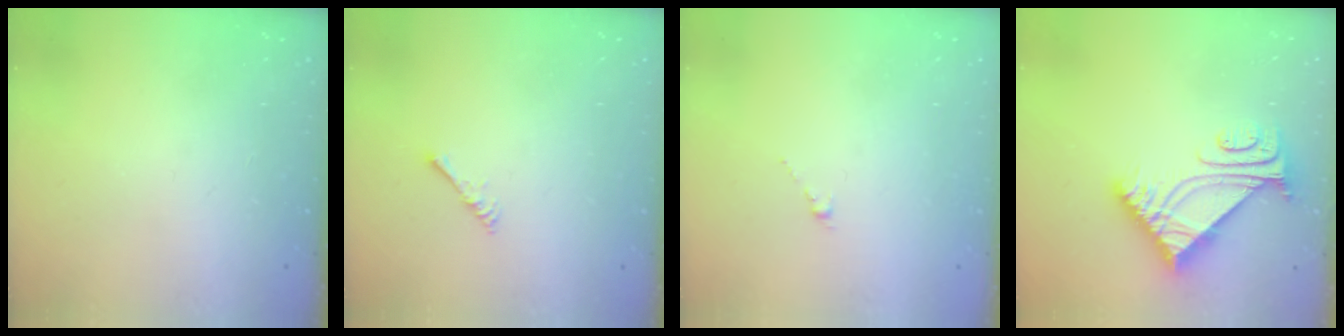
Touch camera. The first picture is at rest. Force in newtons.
{"total": 1.7, "press": 1.6, "slide": 0.4}
{"total": 0.0}
{"total": 7.3, "press": 7.2, "slide": 0.7}